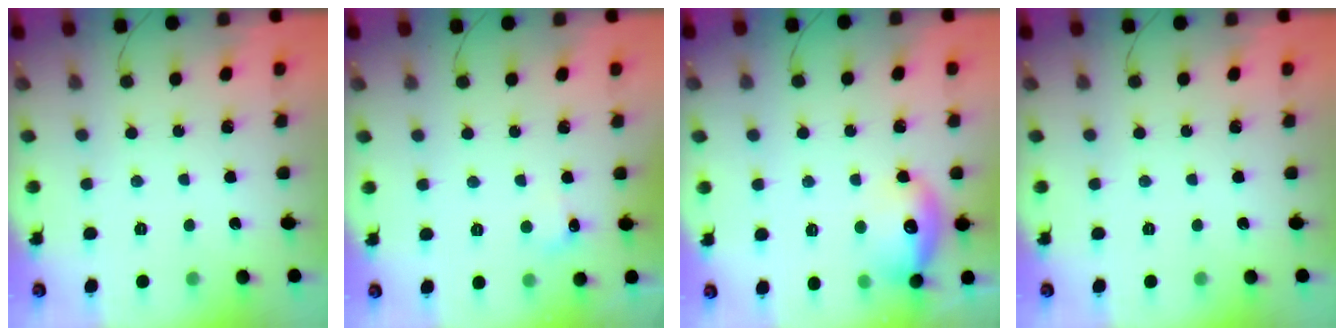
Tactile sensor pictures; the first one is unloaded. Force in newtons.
{"total": 4.7, "press": 4.5, "slide": 1.3}
{"total": 15.0, "press": 14.9, "slide": 1.2}
{"total": 0.0}